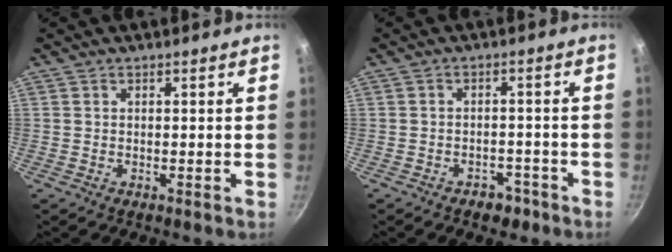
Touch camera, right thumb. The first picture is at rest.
{"total": 3.7, "force": [-2.5, 2.4, 1.3], "torque": [0.000, 0.027, -0.023]}